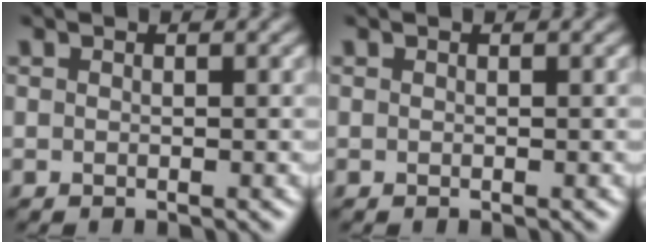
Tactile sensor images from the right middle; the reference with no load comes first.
{"total": 0.0}